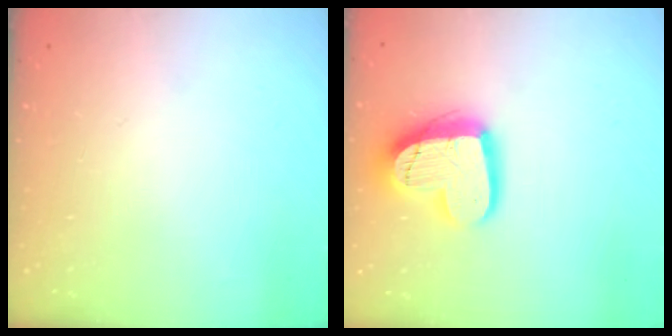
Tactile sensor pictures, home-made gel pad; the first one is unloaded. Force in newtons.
{"total": 16.1, "press": 16.1, "slide": 1.0}